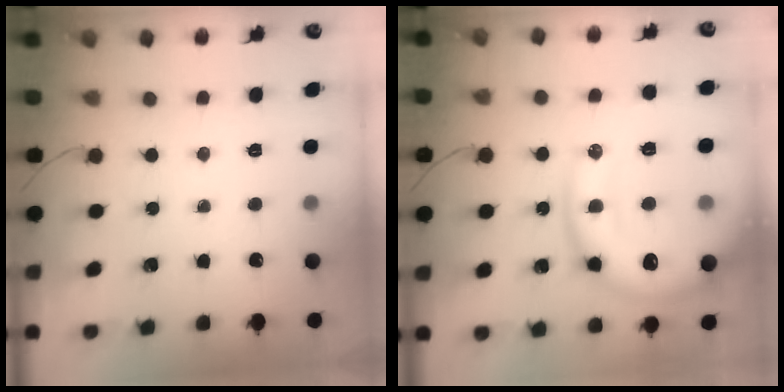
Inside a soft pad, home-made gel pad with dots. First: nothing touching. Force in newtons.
{"total": 20.8, "press": 20.7, "slide": 2.4}